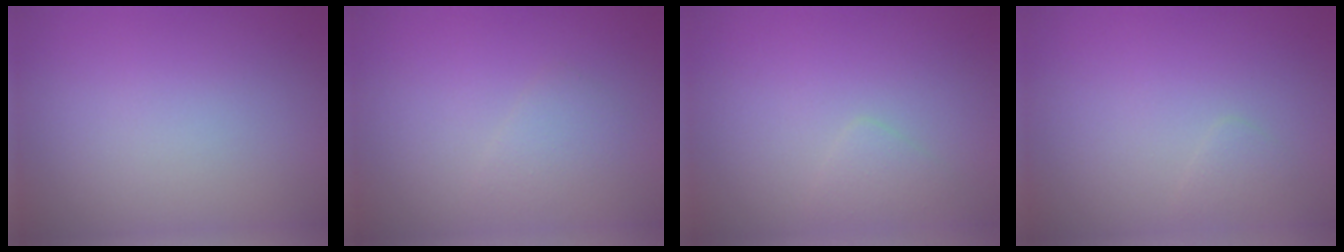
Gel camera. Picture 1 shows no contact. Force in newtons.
{"total": 1.5, "press": 1.4, "slide": 0.1}
{"total": 1.2, "press": 1.2, "slide": 0.0}
{"total": 0.8, "press": 0.8, "slide": 0.1}